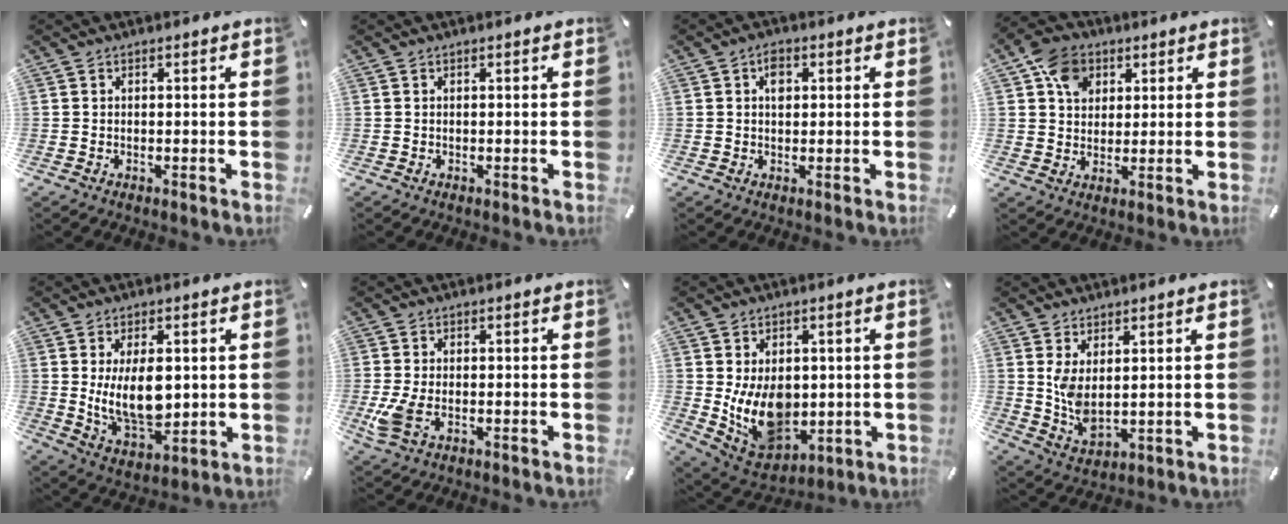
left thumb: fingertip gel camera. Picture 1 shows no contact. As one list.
[{"total": 0.0}, {"total": 3.3, "force": [0.9, 2.3, 2.2], "torque": [-0.024, -0.001, 0.008]}, {"total": 9.1, "force": [3.2, 7.6, 4.0], "torque": [-0.062, 0.005, 0.062]}, {"total": 12.4, "force": [1.4, 6.9, 10.2], "torque": [-0.193, -0.017, 0.020]}, {"total": 5.2, "force": [-1.2, 2.8, 4.2], "torque": [-0.101, -0.008, -0.020]}, {"total": 13.0, "force": [0.1, 9.8, 8.6], "torque": [-0.164, -0.011, 0.007]}, {"total": 5.9, "force": [2.3, 3.1, 4.5], "torque": [-0.109, -0.017, 0.042]}]